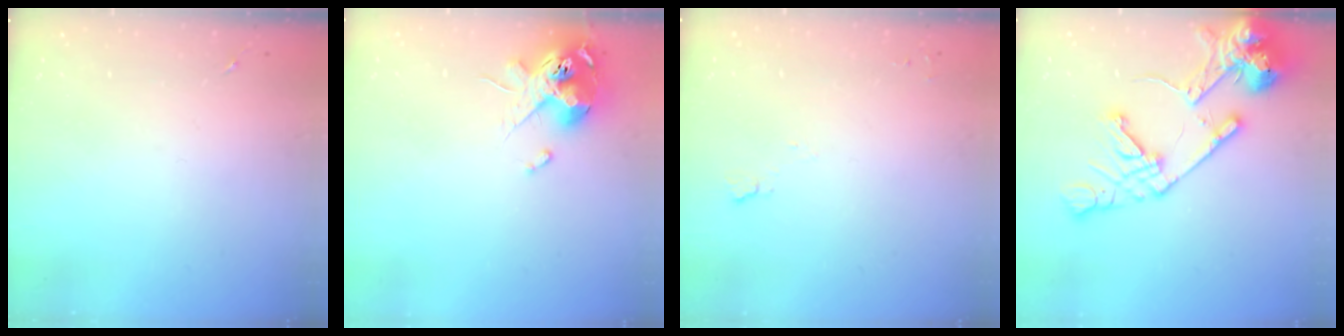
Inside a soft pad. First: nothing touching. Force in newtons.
{"total": 14.1, "press": 14.0, "slide": 1.7}
{"total": 5.1, "press": 5.1, "slide": 0.6}
{"total": 18.1, "press": 17.9, "slide": 2.8}